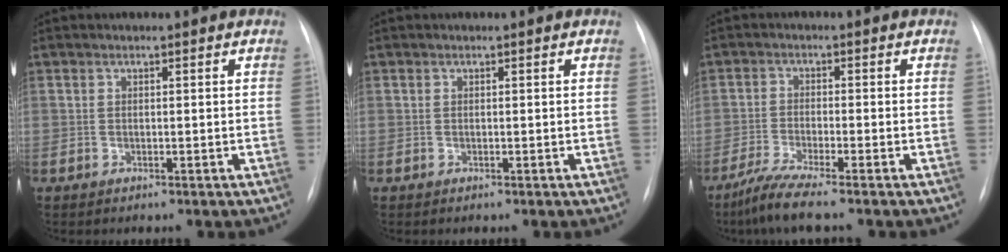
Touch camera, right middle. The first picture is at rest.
{"total": 0.0}
{"total": 5.5, "force": [-4.3, -0.7, 3.3], "torque": [-0.072, -0.022, -0.087]}